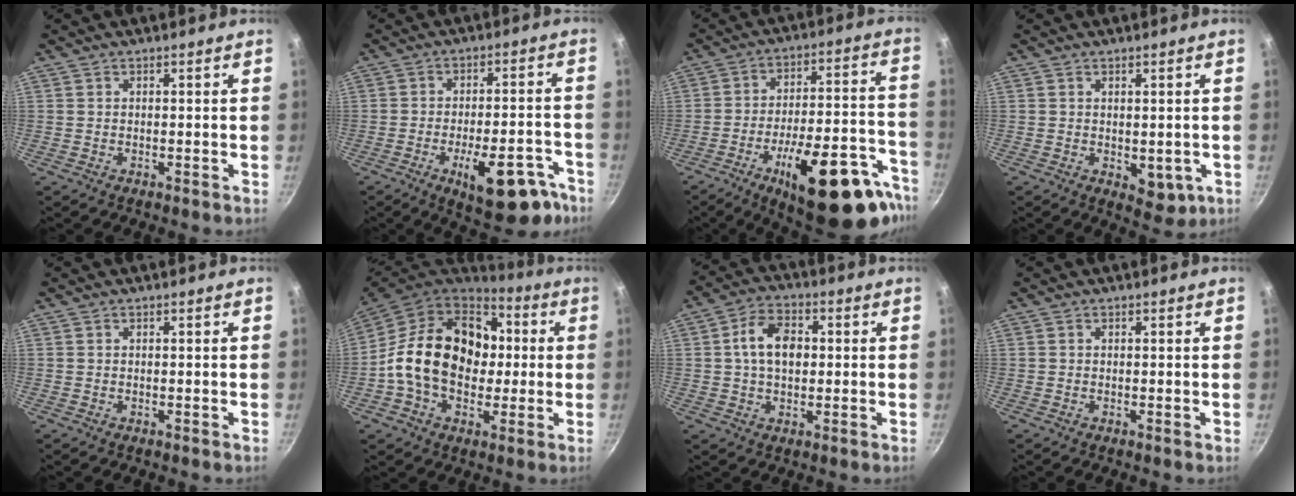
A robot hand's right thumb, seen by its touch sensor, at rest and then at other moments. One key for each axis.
{"total": 15.5, "fx": -8.0, "fy": 6.5, "fz": 11.5, "tx": -0.115, "ty": 0.041, "tz": -0.103}
{"total": 26.0, "fx": -14.9, "fy": 9.4, "fz": 19.2, "tx": -0.210, "ty": 0.074, "tz": -0.212}
{"total": 5.2, "fx": -0.9, "fy": 3.1, "fz": 4.1, "tx": -0.038, "ty": -0.004, "tz": -0.002}
{"total": 0.0}
{"total": 21.9, "fx": 0.6, "fy": 16.4, "fz": 14.4, "tx": -0.219, "ty": 0.035, "tz": 0.003}
{"total": 8.8, "fx": 0.9, "fy": 5.9, "fz": 6.5, "tx": -0.094, "ty": 0.017, "tz": 0.007}
{"total": 0.0}